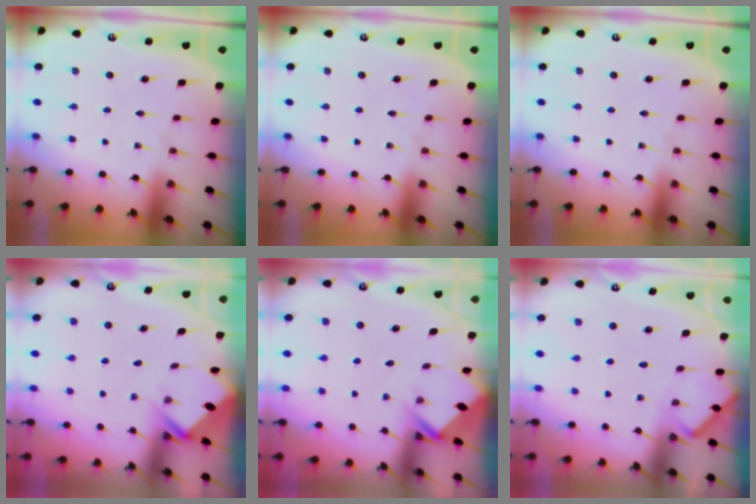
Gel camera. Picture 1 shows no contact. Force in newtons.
{"total": 0.0}
{"total": 0.0}
{"total": 2.2, "press": 2.2, "slide": 0.1}
{"total": 2.5, "press": 2.5, "slide": 0.2}
{"total": 5.2, "press": 5.2, "slide": 0.6}